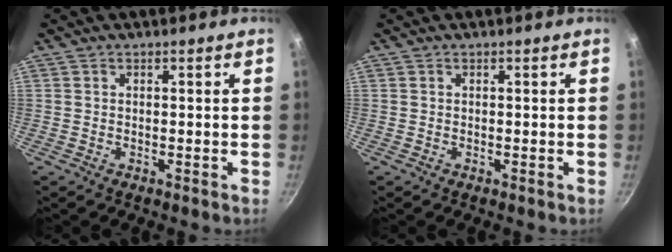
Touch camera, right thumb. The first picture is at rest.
{"total": 0.0}